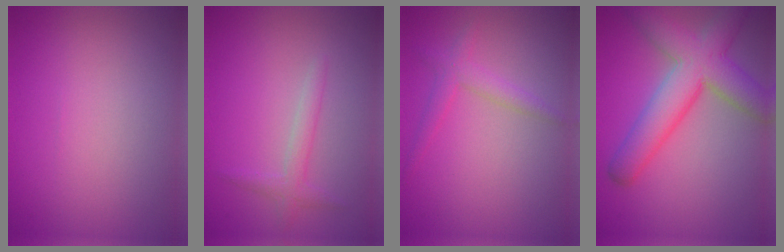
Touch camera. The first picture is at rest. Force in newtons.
{"total": 1.7, "press": 1.7, "slide": 0.1}
{"total": 2.0, "press": 2.0, "slide": 0.1}
{"total": 7.6, "press": 7.6, "slide": 0.4}